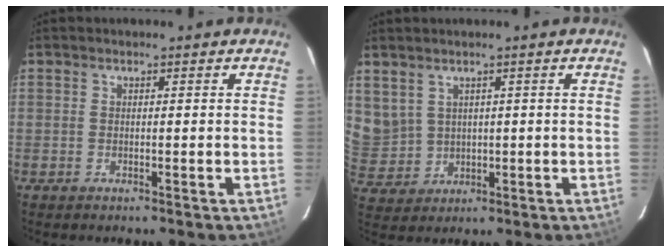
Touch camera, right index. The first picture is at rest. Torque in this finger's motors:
{"motor_torque": [0.03, 0.02, 0.00, 0.01]}